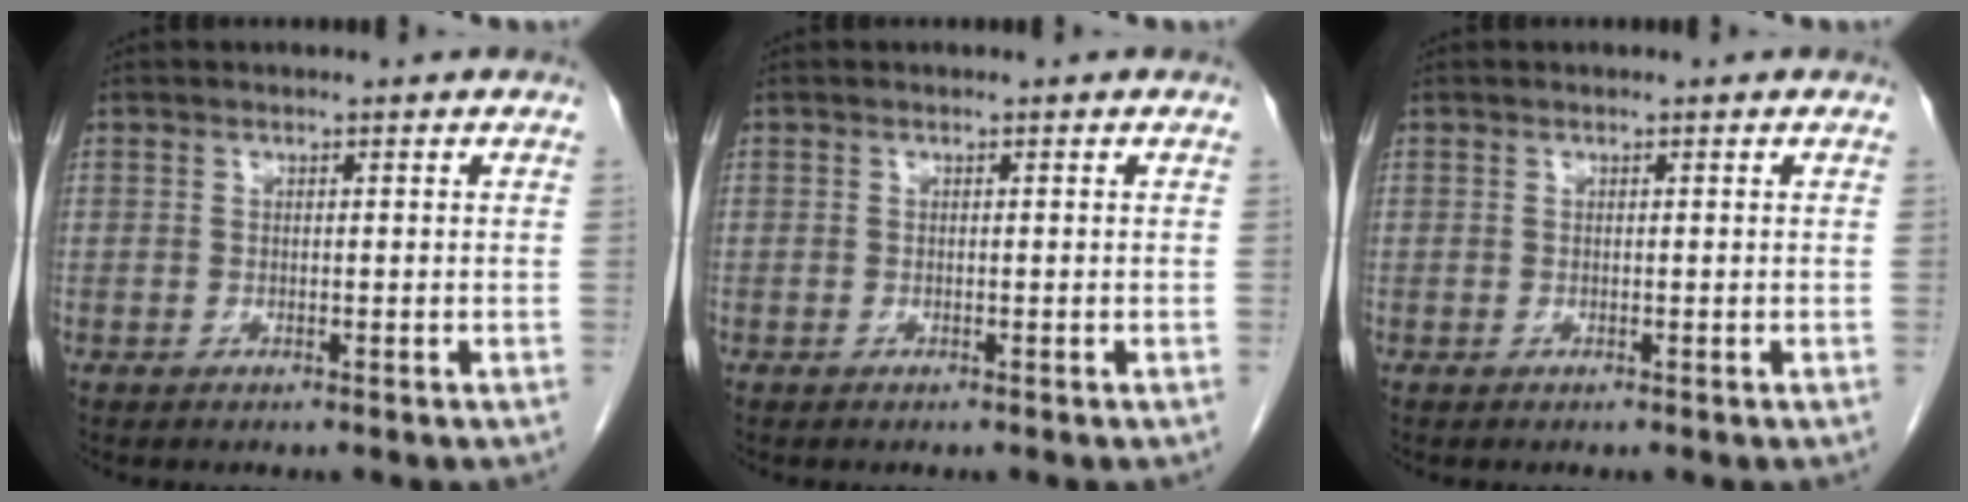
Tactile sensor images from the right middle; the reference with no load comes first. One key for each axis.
{"total": 0.0}
{"total": 0.0}